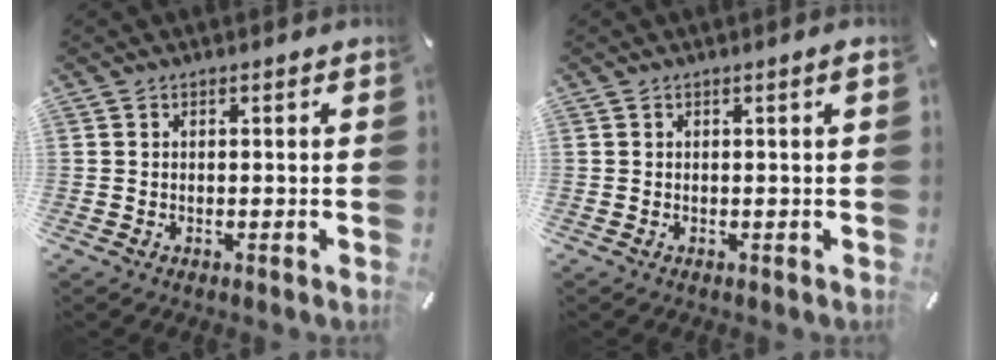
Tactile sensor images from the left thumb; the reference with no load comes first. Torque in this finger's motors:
{"motor_torque": [0.16, 0.00, 0.18, 0.05, -0.08]}